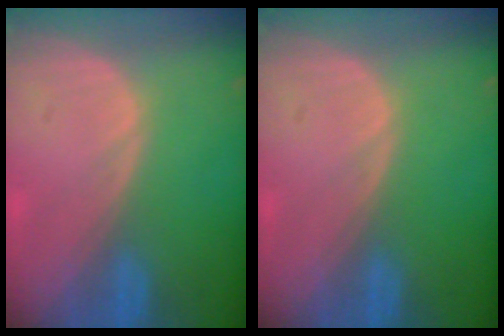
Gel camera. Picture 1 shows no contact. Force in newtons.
{"total": 0.0}